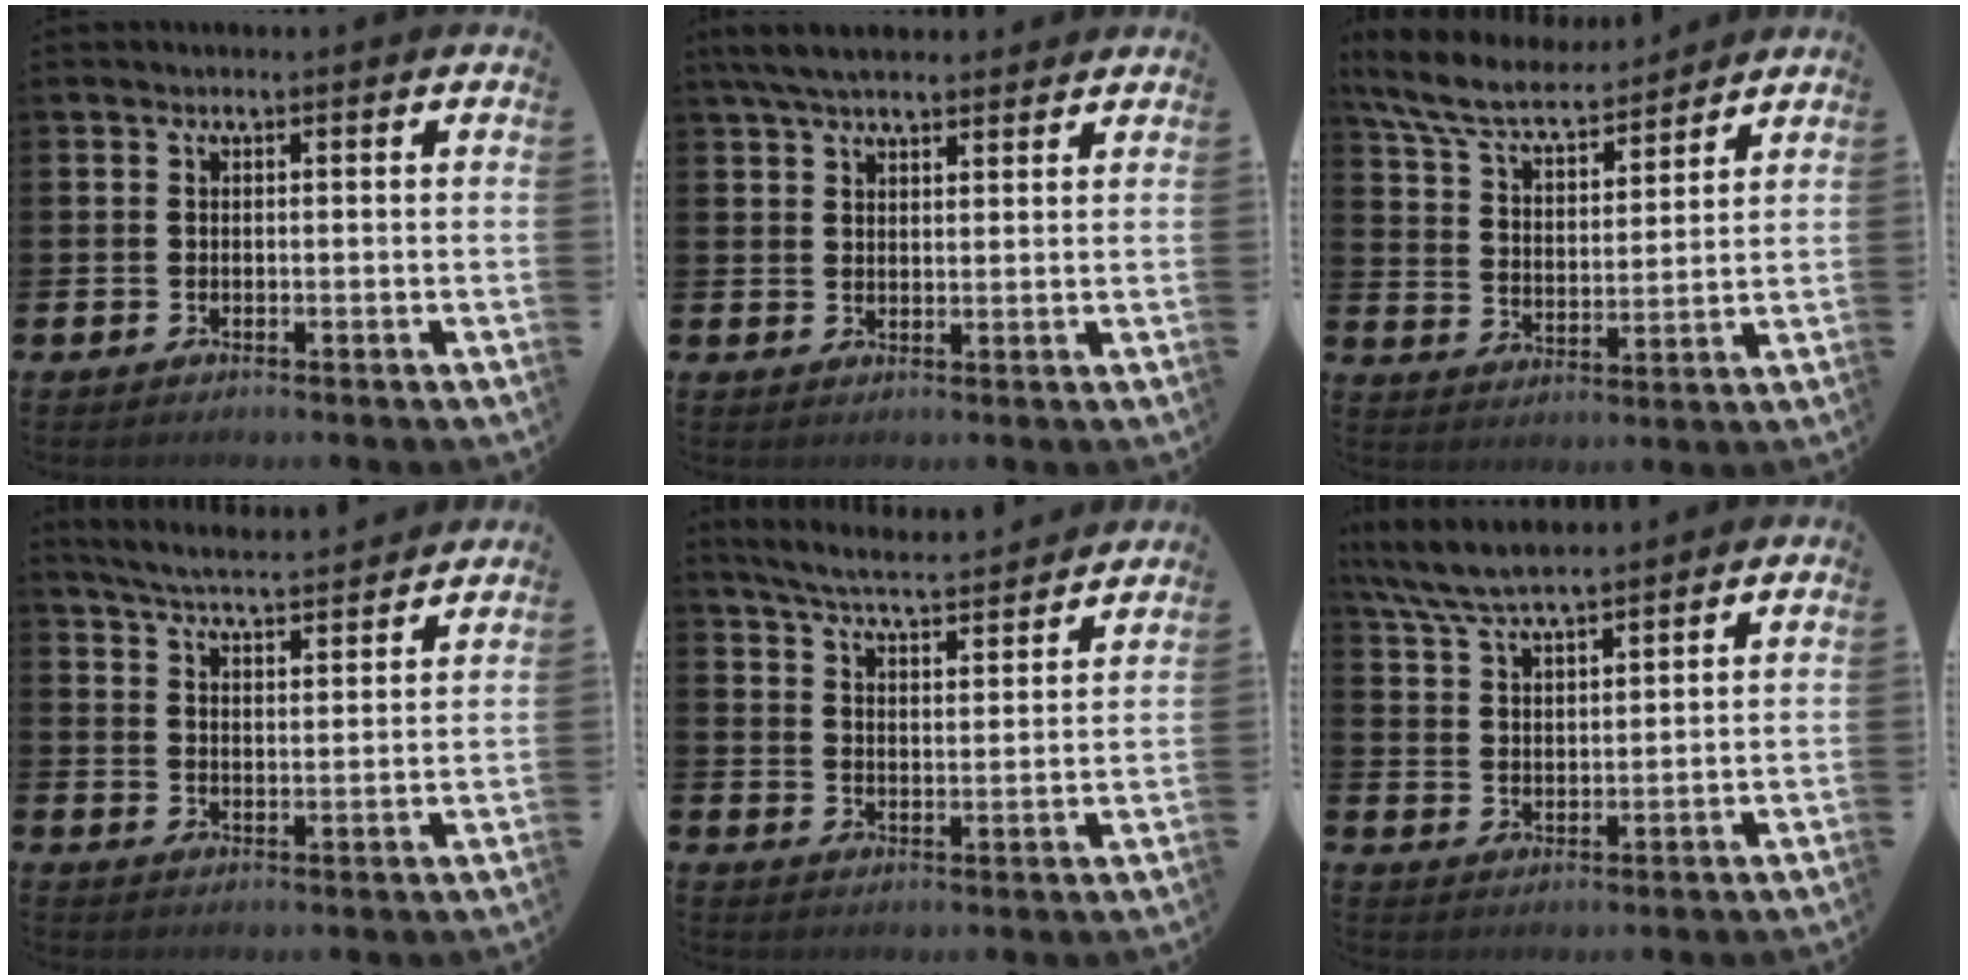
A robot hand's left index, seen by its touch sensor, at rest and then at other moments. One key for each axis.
{"total": 5.2, "fx": 4.7, "fy": 1.3, "fz": 1.7, "tx": -0.047, "ty": -0.010, "tz": 0.088}
{"total": 8.0, "fx": 7.3, "fy": 2.0, "fz": 2.8, "tx": -0.086, "ty": -0.043, "tz": 0.127}
{"total": 5.4, "fx": 5.3, "fy": 0.1, "fz": 0.8, "tx": -0.038, "ty": -0.041, "tz": 0.092}
{"total": 5.8, "fx": 5.6, "fy": 0.3, "fz": 1.4, "tx": -0.052, "ty": -0.041, "tz": 0.095}
{"total": 7.0, "fx": 6.6, "fy": 1.0, "fz": 2.0, "tx": -0.063, "ty": -0.027, "tz": 0.121}